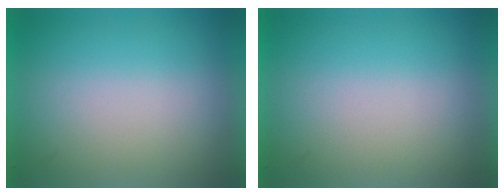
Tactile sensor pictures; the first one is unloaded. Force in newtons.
{"total": 0.0}